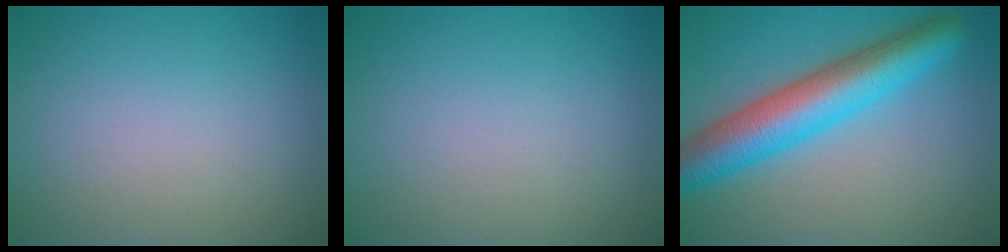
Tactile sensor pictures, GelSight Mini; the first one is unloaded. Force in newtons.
{"total": 0.0}
{"total": 8.2, "press": 8.2, "slide": 0.3}